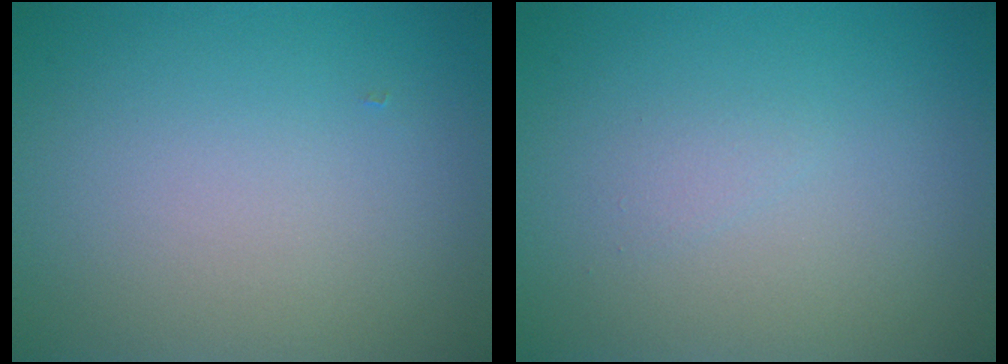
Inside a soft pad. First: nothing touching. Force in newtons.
{"total": 0.7, "press": 0.7, "slide": 0.1}